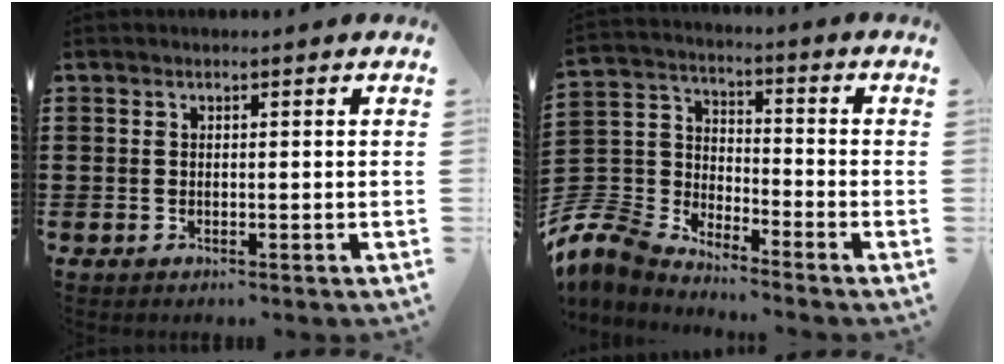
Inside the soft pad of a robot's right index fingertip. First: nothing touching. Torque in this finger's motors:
{"motor_torque": [-2.14, 0.00, -1.05, -0.21]}